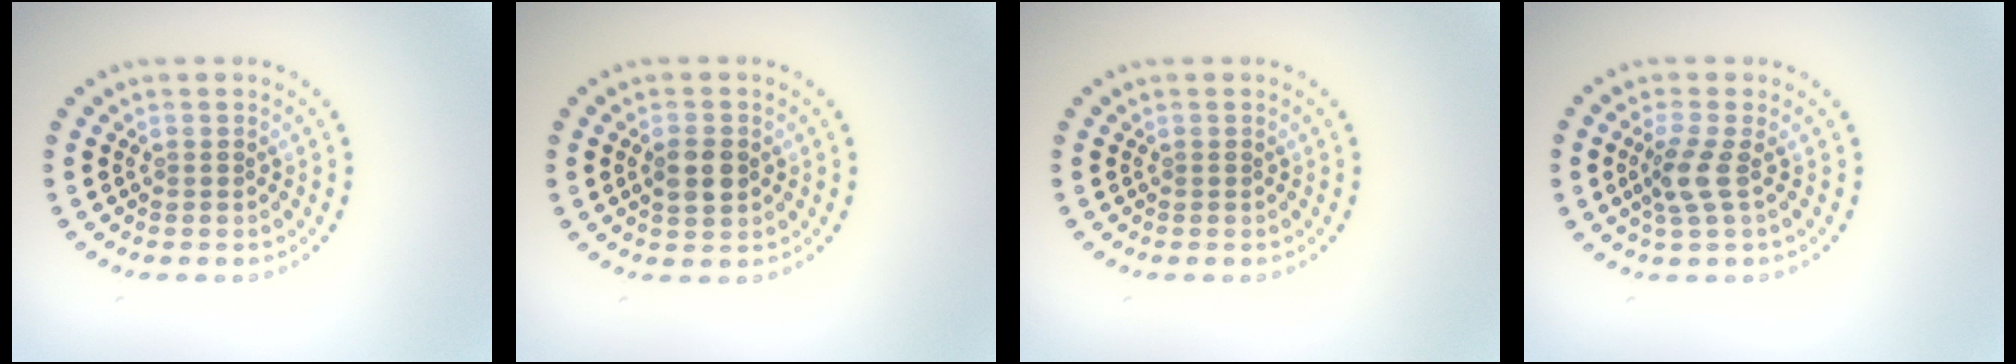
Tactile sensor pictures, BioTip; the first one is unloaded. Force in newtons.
{"total": 2.3, "press": 2.3, "slide": 0.1}
{"total": 0.0}
{"total": 2.3, "press": 1.7, "slide": 1.5}